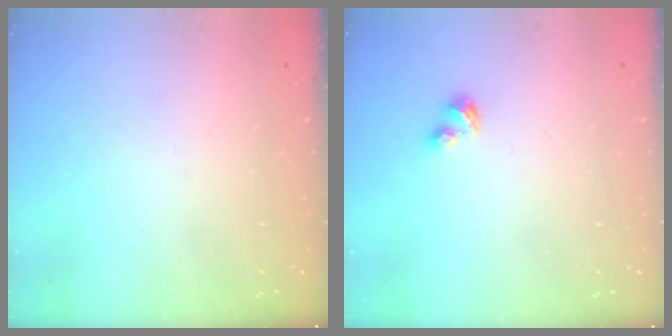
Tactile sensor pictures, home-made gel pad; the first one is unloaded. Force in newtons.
{"total": 1.9, "press": 1.8, "slide": 0.4}